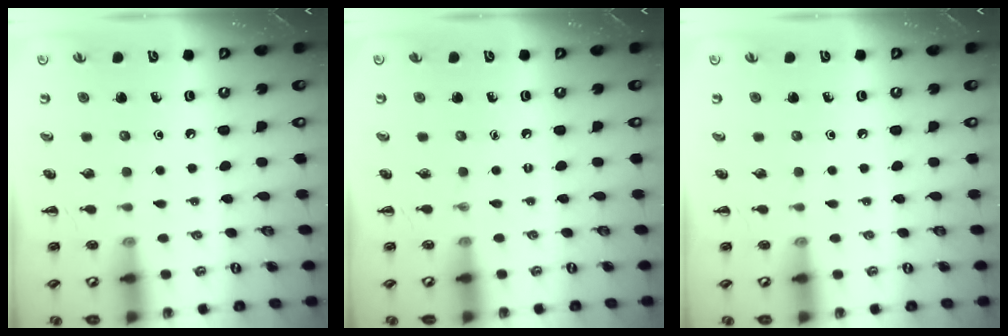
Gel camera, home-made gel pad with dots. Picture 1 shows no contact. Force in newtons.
{"total": 0.0}
{"total": 0.0}